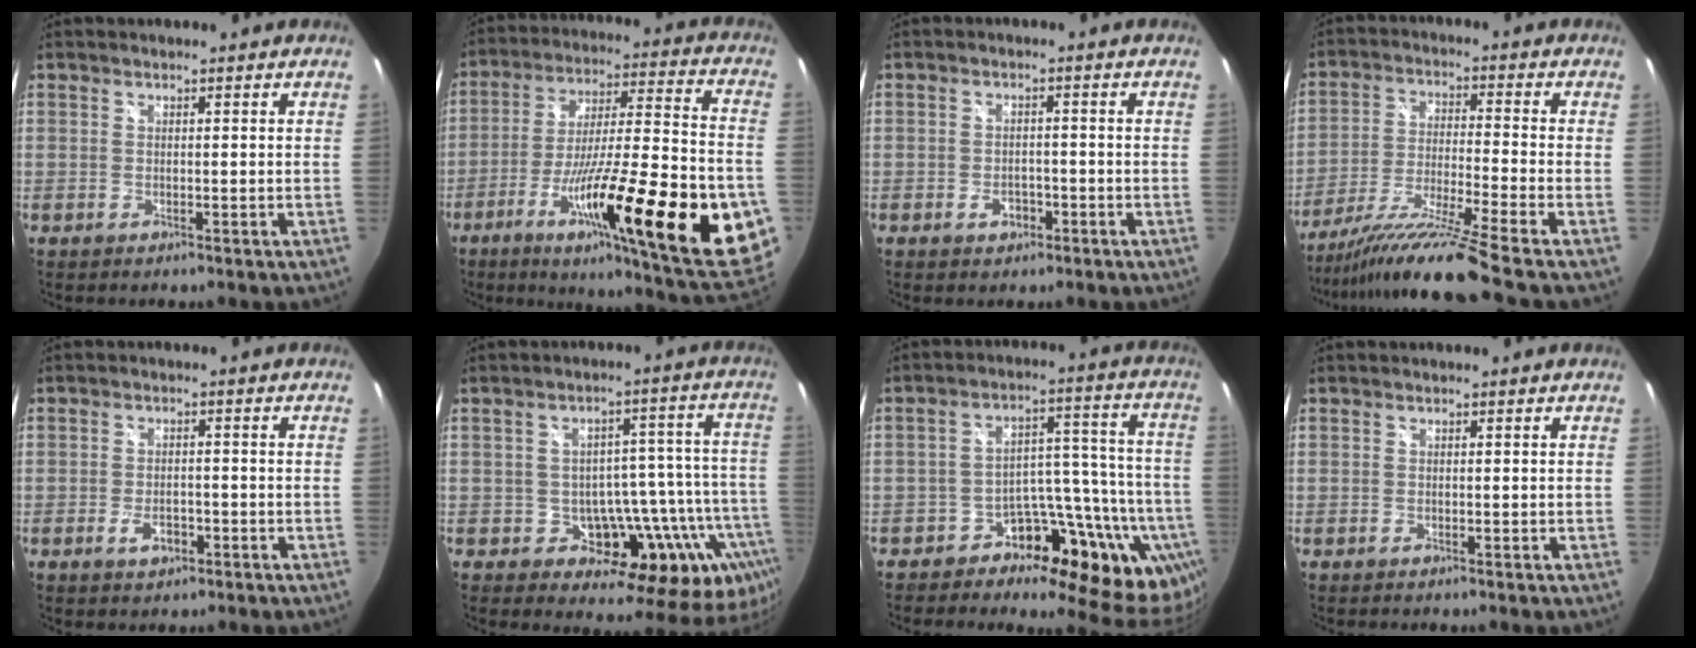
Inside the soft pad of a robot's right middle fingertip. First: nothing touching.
{"total": 33.6, "force": [-12.3, 6.2, 30.6], "torque": [-0.458, -0.059, -0.194]}
{"total": 2.5, "force": [-1.2, 1.9, 1.1], "torque": [-0.022, 0.003, -0.016]}
{"total": 14.3, "force": [-11.6, -2.9, 7.8], "torque": [-0.156, -0.030, -0.208]}
{"total": 3.1, "force": [-1.4, 1.9, 2.1], "torque": [-0.041, -0.002, -0.024]}
{"total": 16.4, "force": [-6.0, 10.9, 10.6], "torque": [-0.130, 0.013, -0.068]}
{"total": 17.2, "force": [-10.2, 10.7, 8.8], "torque": [-0.090, 0.036, -0.150]}
{"total": 0.0}